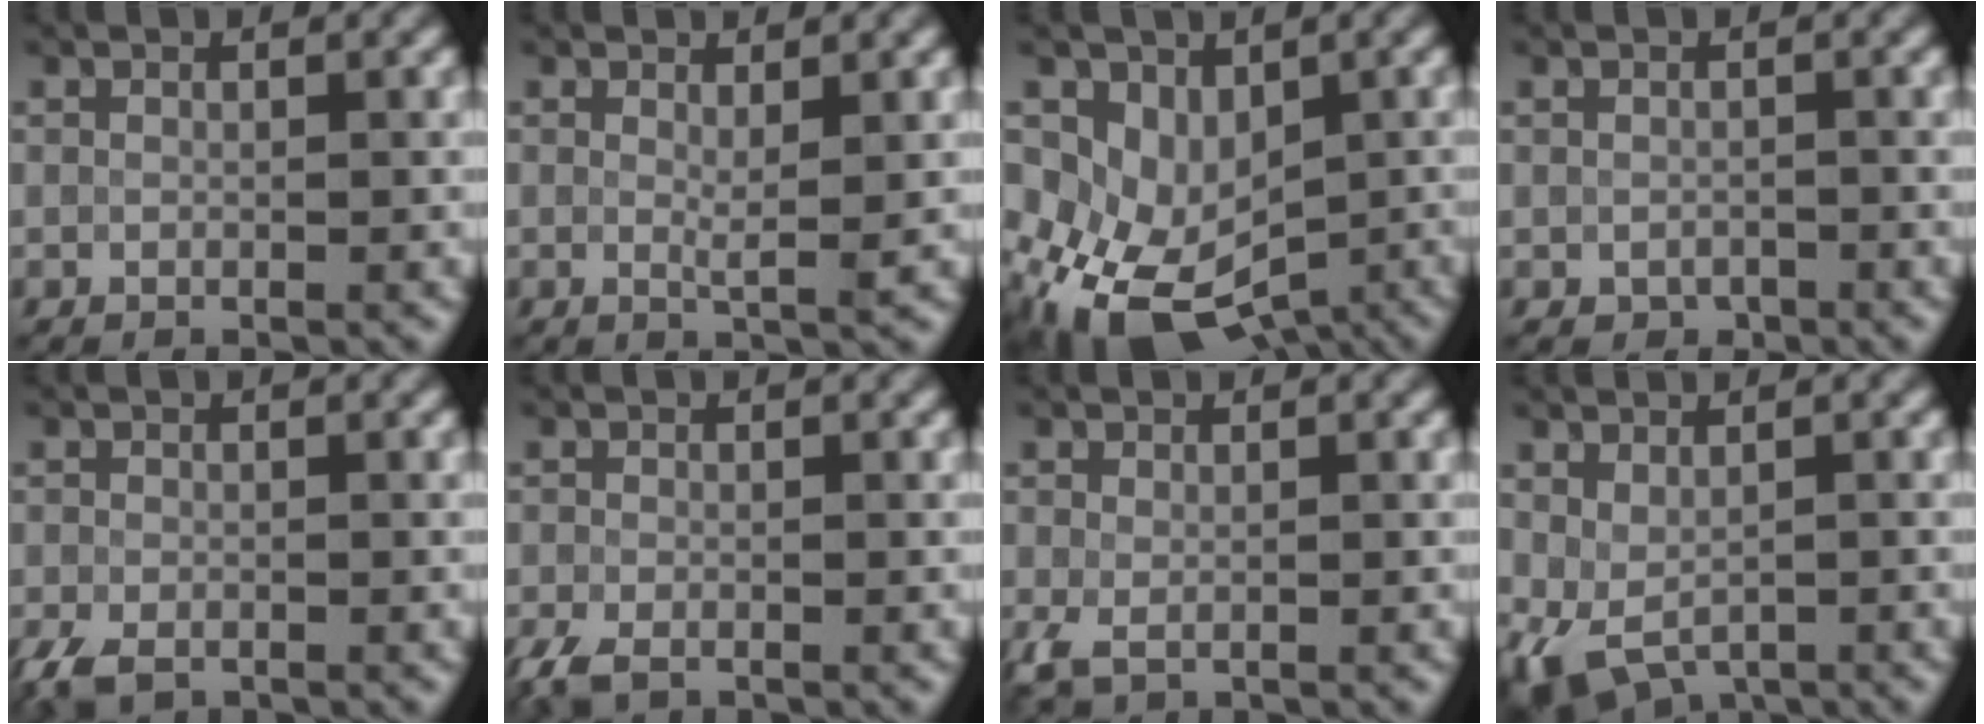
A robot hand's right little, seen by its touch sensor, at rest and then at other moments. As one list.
[{"total": 1.5, "force": [0.6, 0.2, 1.4], "torque": [-0.024, -0.006, 0.010]}, {"total": 7.4, "force": [-1.8, 5.6, 4.5], "torque": [-0.069, -0.028, -0.019]}, {"total": 0.9, "force": [-0.4, 0.7, 0.5], "torque": [-0.006, -0.004, -0.005]}, {"total": 2.9, "force": [-1.7, 1.7, 1.7], "torque": [-0.038, -0.009, -0.035]}, {"total": 2.6, "force": [-1.6, 1.4, 1.6], "torque": [-0.040, -0.008, -0.035]}, {"total": 2.0, "force": [-0.5, 1.2, 1.5], "torque": [-0.041, -0.008, -0.010]}, {"total": 4.0, "force": [-0.8, 2.4, 3.0], "torque": [-0.064, -0.012, -0.007]}]